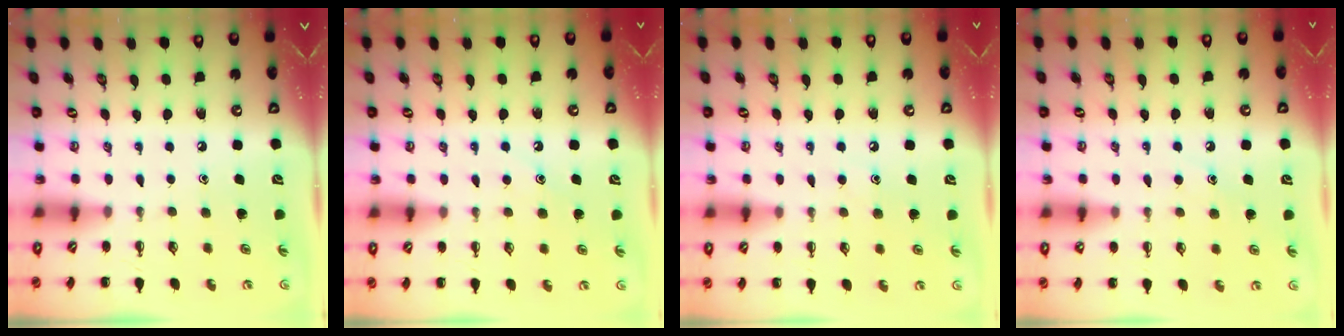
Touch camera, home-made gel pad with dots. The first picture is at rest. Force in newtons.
{"total": 8.4, "press": 8.3, "slide": 1.2}
{"total": 6.0, "press": 5.9, "slide": 1.4}
{"total": 7.4, "press": 7.3, "slide": 1.6}